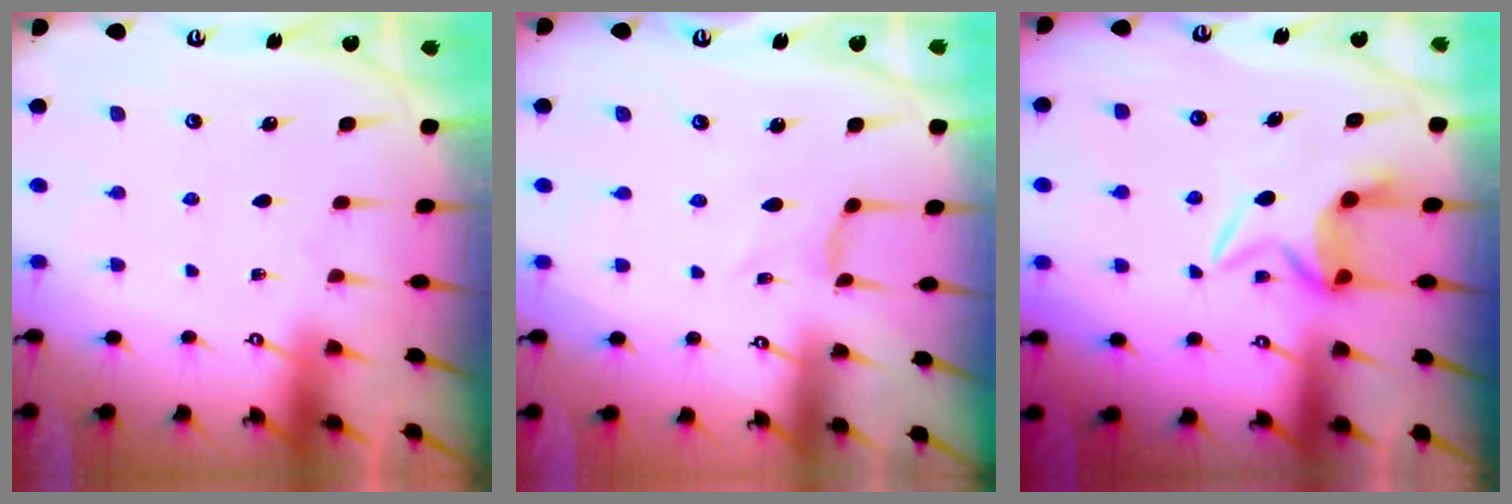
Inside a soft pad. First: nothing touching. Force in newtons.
{"total": 0.6, "press": 0.6, "slide": 0.2}
{"total": 5.8, "press": 5.8, "slide": 0.5}